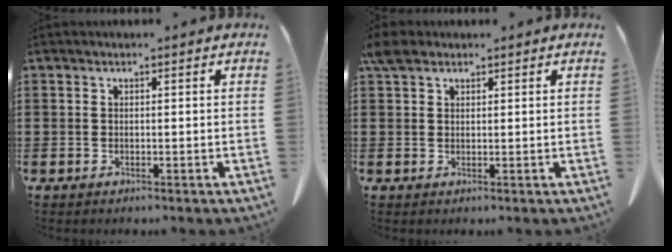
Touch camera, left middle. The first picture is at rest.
{"total": 2.8, "force": [2.1, 1.5, 1.2], "torque": [-0.030, 0.007, 0.041]}